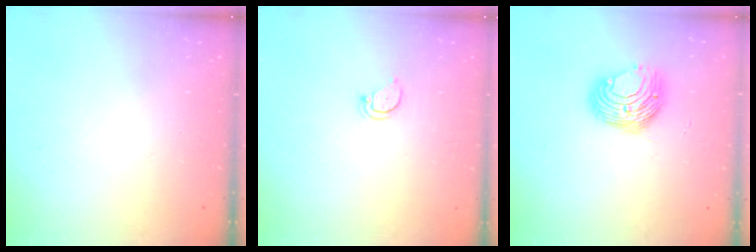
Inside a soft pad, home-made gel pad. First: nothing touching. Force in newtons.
{"total": 2.6, "press": 2.6, "slide": 0.0}
{"total": 10.1, "press": 10.1, "slide": 0.7}